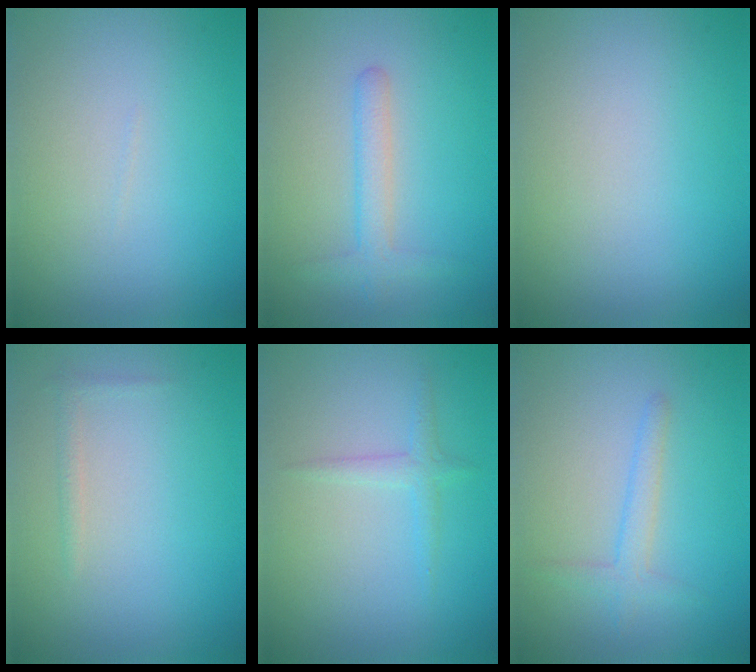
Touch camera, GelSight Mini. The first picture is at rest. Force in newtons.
{"total": 2.2, "press": 2.2, "slide": 0.1}
{"total": 0.0}
{"total": 0.7, "press": 0.7, "slide": 0.0}
{"total": 1.3, "press": 1.3, "slide": 0.0}
{"total": 1.8, "press": 1.8, "slide": 0.1}